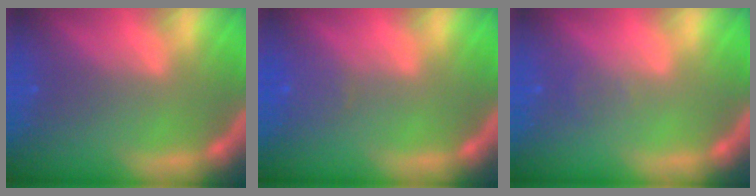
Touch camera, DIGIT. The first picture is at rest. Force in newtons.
{"total": 1.4}
{"total": 0.9}